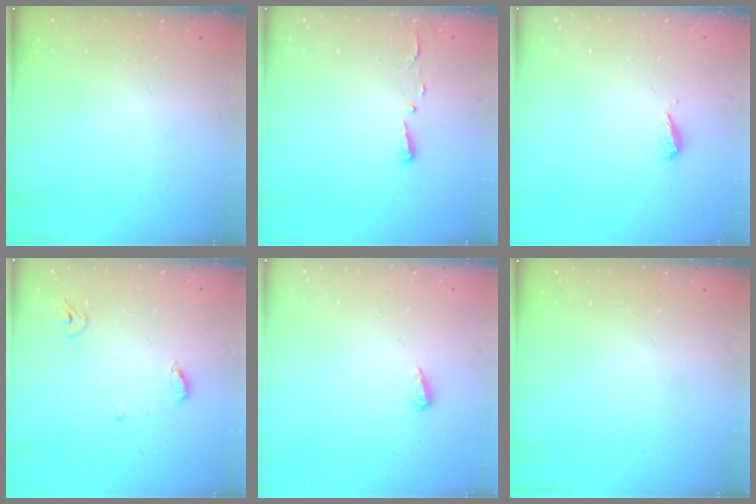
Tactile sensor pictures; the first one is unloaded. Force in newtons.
{"total": 2.7, "press": 2.7, "slide": 0.4}
{"total": 3.0, "press": 3.0, "slide": 0.2}
{"total": 5.0, "press": 5.0, "slide": 0.4}
{"total": 3.4, "press": 3.3, "slide": 0.5}
{"total": 0.0}